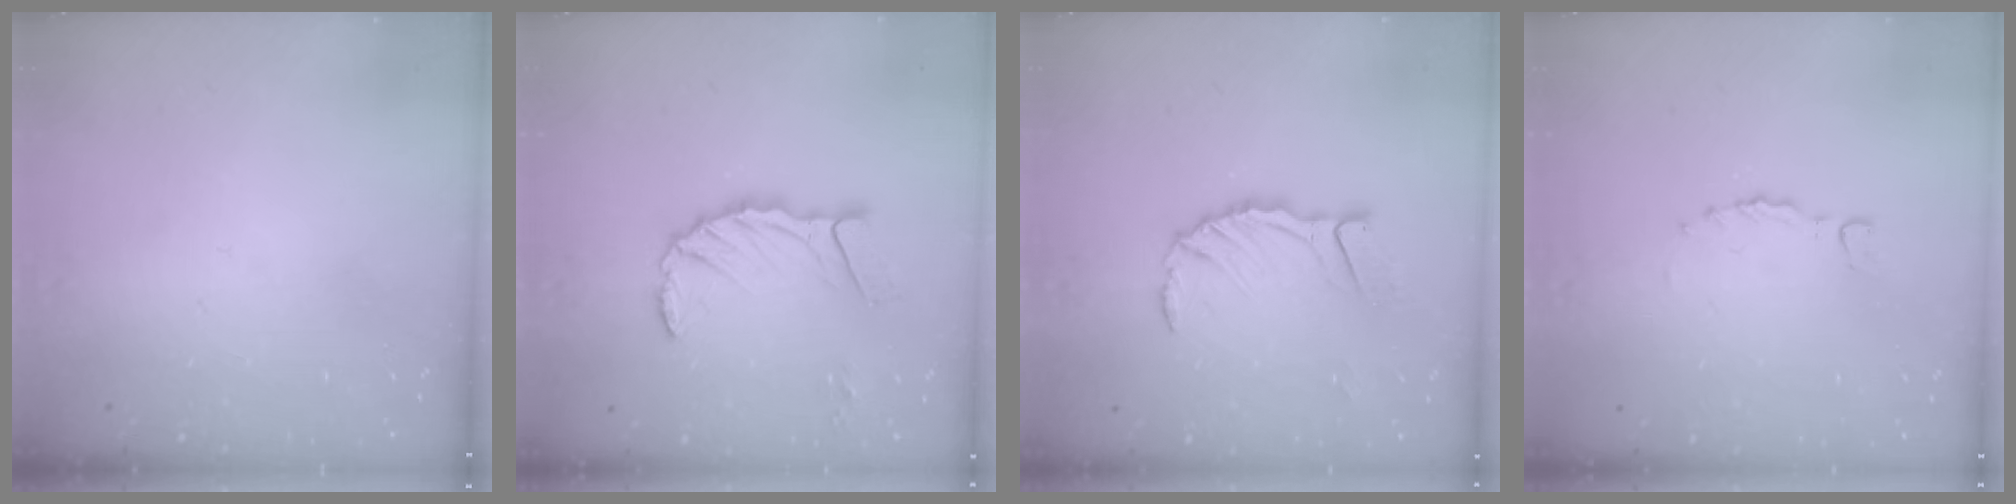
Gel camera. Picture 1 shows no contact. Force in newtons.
{"total": 10.7, "press": 10.6, "slide": 1.3}
{"total": 8.7, "press": 8.6, "slide": 1.2}
{"total": 0.0}